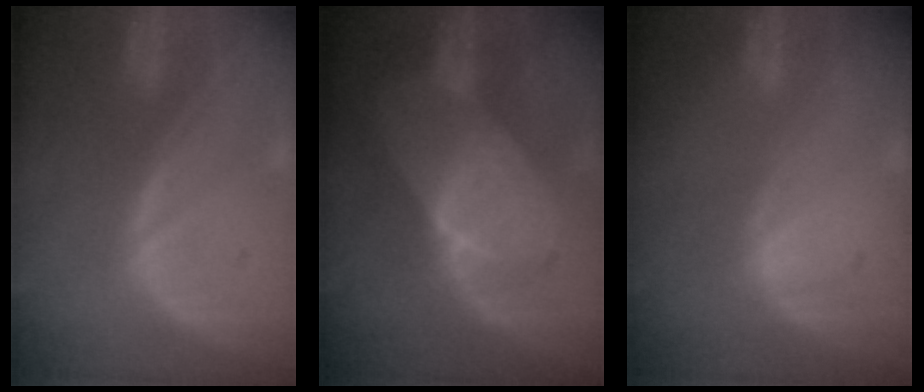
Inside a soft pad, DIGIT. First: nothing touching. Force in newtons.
{"total": 7.5, "press": 6.9, "slide": 2.9}
{"total": 0.0}